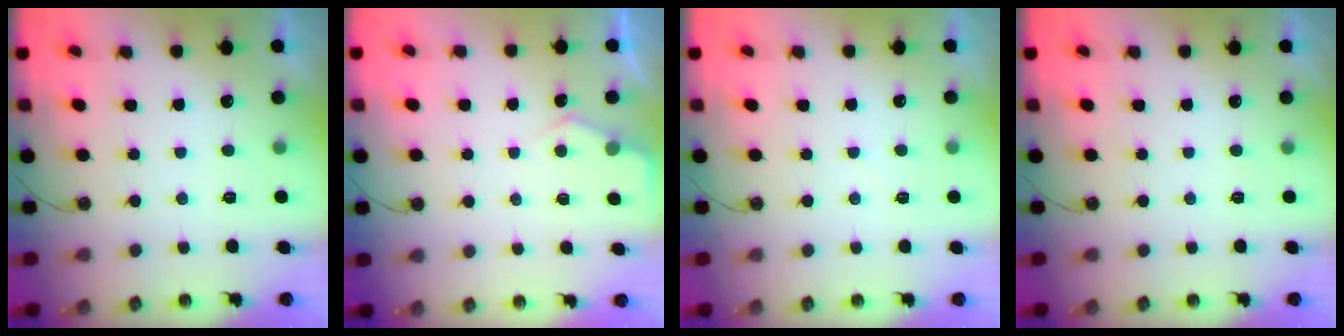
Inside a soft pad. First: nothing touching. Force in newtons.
{"total": 4.3, "press": 4.3, "slide": 0.5}
{"total": 3.3, "press": 3.2, "slide": 0.5}
{"total": 0.0}